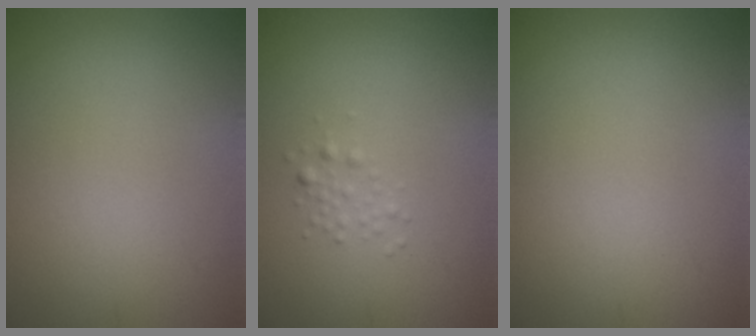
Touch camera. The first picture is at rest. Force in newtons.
{"total": 1.1, "press": 1.1, "slide": 0.0}
{"total": 0.0}